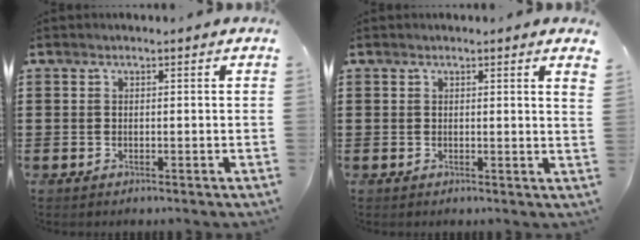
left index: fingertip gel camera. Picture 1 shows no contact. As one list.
[{"total": 1.2, "force": [0.7, -0.2, 0.9], "torque": [-0.018, -0.002, 0.012]}]